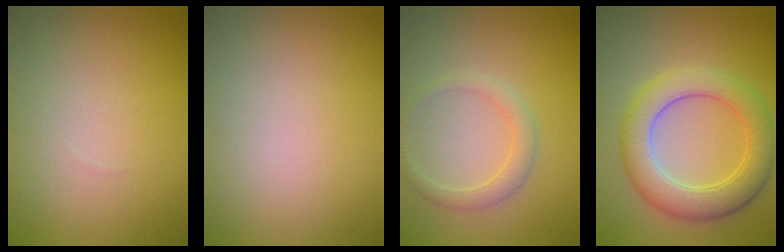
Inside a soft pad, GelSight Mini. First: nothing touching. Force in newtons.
{"total": 0.0}
{"total": 1.9, "press": 1.9, "slide": 0.1}
{"total": 5.8, "press": 5.8, "slide": 0.3}